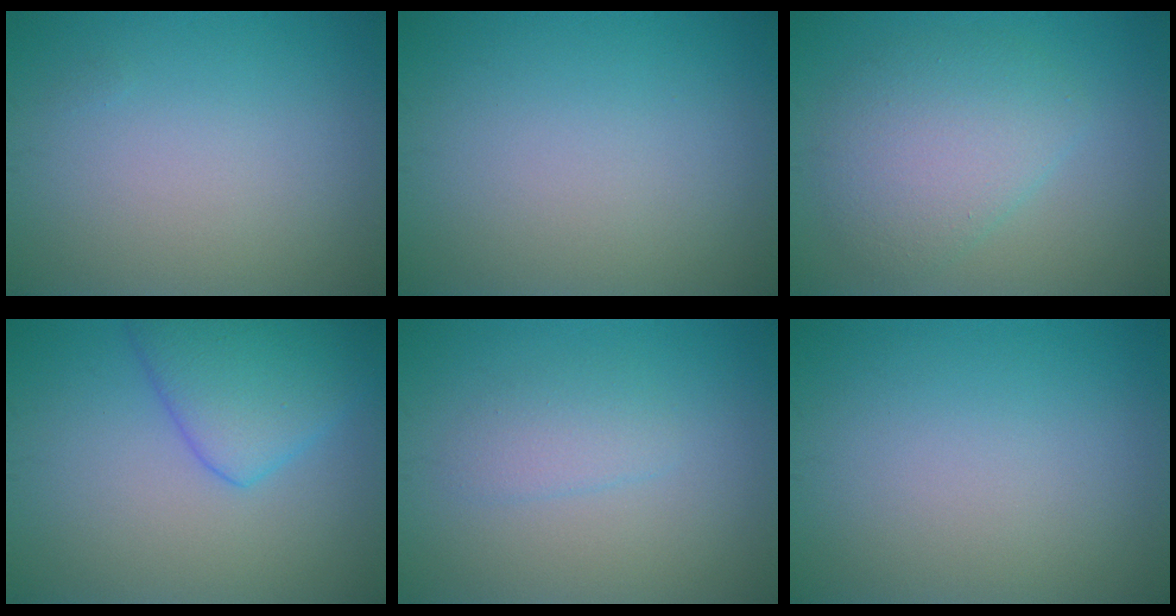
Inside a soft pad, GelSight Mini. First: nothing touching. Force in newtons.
{"total": 0.0}
{"total": 4.6, "press": 4.6, "slide": 0.2}
{"total": 5.2, "press": 5.2, "slide": 0.2}
{"total": 1.8, "press": 1.8, "slide": 0.2}
{"total": 0.0}